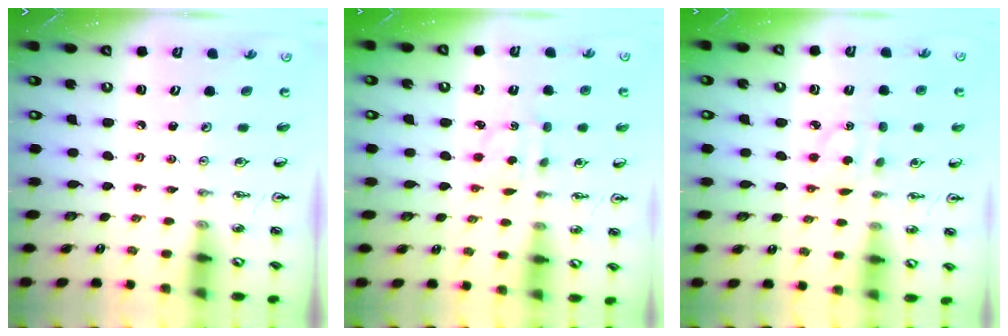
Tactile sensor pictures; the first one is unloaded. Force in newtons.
{"total": 2.5, "press": 2.4, "slide": 0.6}
{"total": 3.5, "press": 3.4, "slide": 0.8}